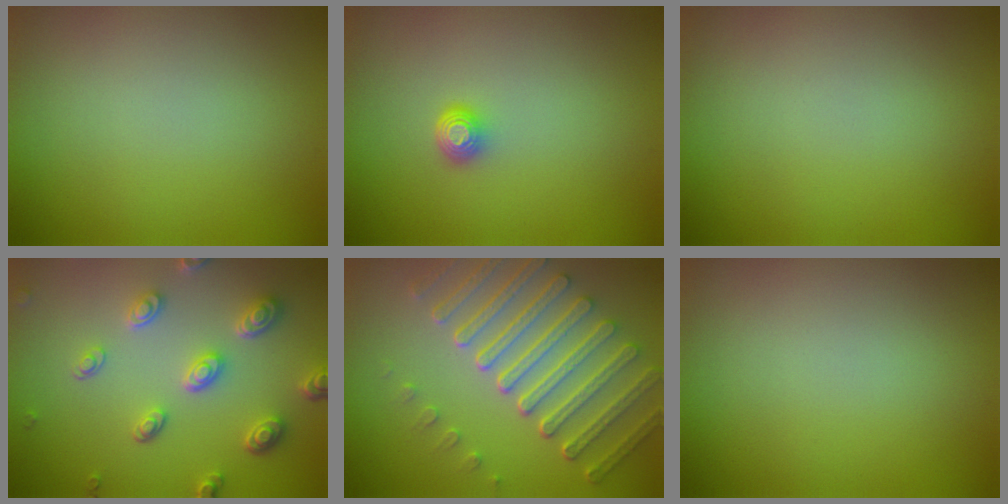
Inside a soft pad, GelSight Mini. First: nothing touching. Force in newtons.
{"total": 1.4, "press": 1.1, "slide": 1.0}
{"total": 0.0}
{"total": 4.6, "press": 3.6, "slide": 2.9}
{"total": 7.1, "press": 5.3, "slide": 4.8}
{"total": 0.0}